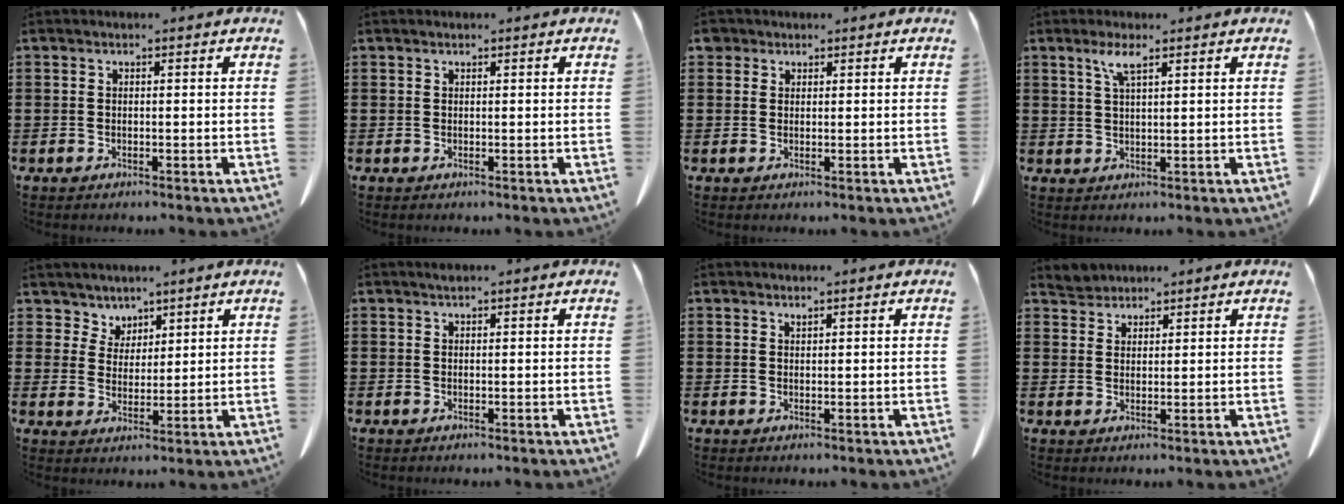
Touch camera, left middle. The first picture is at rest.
{"total": 0.0}
{"total": 1.7, "force": [1.2, 1.1, 0.2], "torque": [-0.009, 0.006, 0.024]}
{"total": 3.4, "force": [2.1, 0.5, 2.6], "torque": [-0.057, 0.005, 0.036]}
{"total": 3.7, "force": [2.9, 2.2, -0.4], "torque": [-0.011, 0.001, 0.053]}
{"total": 0.5, "force": [0.4, 0.1, 0.3], "torque": [-0.007, 0.000, 0.007]}
{"total": 0.5, "force": [0.5, 0.0, 0.2], "torque": [-0.005, -0.002, 0.011]}
{"total": 2.2, "force": [2.1, 0.6, -0.3], "torque": [-0.001, 0.003, 0.043]}